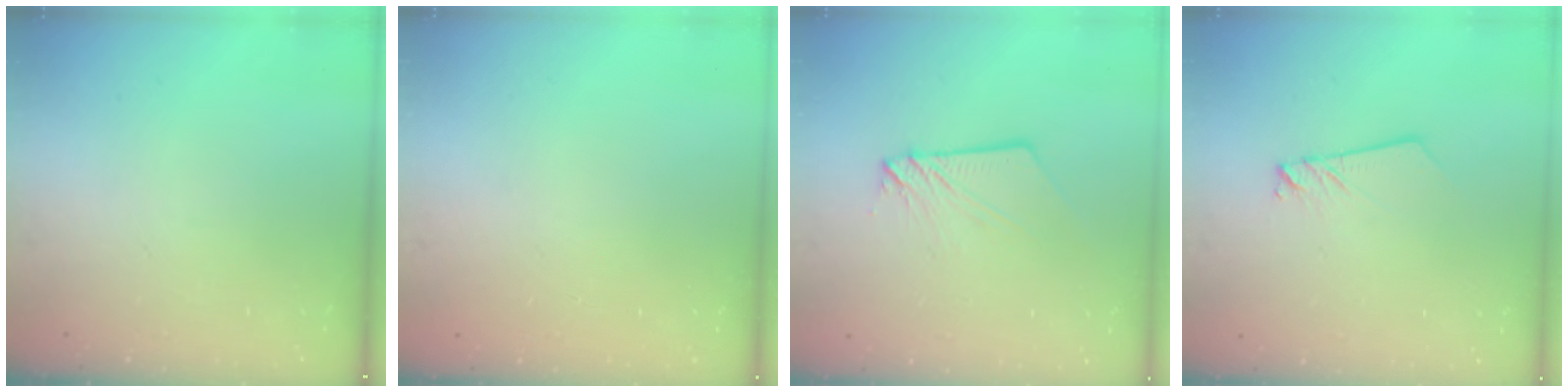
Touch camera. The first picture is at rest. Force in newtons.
{"total": 0.0}
{"total": 5.2, "press": 5.2, "slide": 0.7}
{"total": 1.9, "press": 1.9, "slide": 0.2}